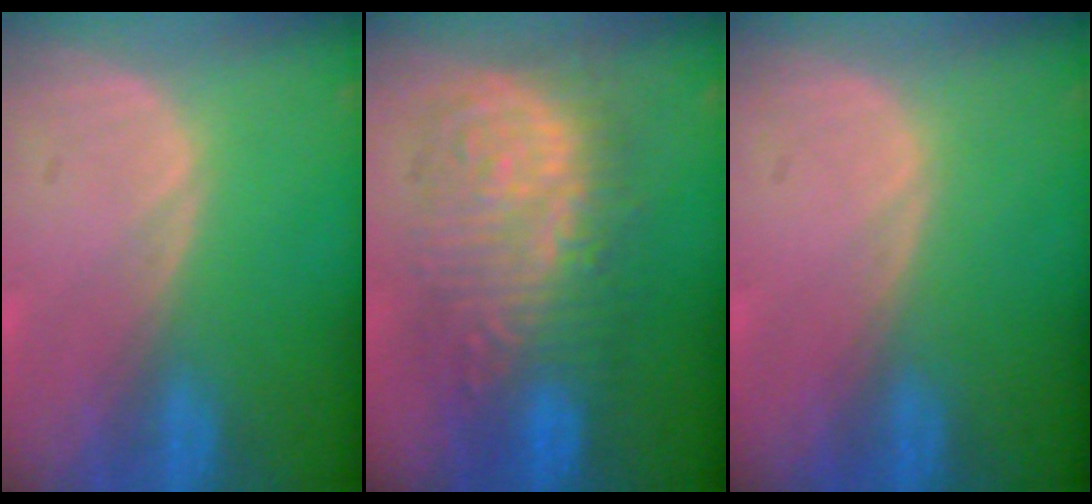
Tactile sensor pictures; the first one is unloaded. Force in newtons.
{"total": 10.7, "press": 10.6, "slide": 0.7}
{"total": 0.0}